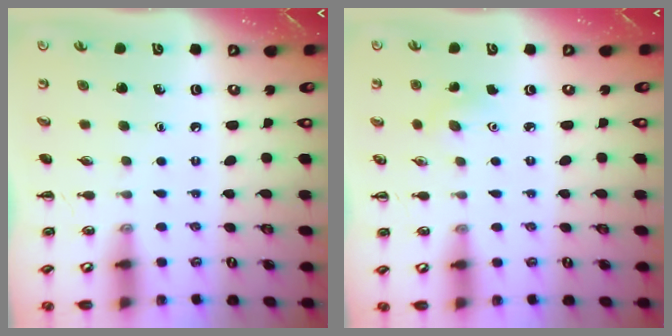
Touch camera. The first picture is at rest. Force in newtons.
{"total": 3.5, "press": 3.4, "slide": 1.0}